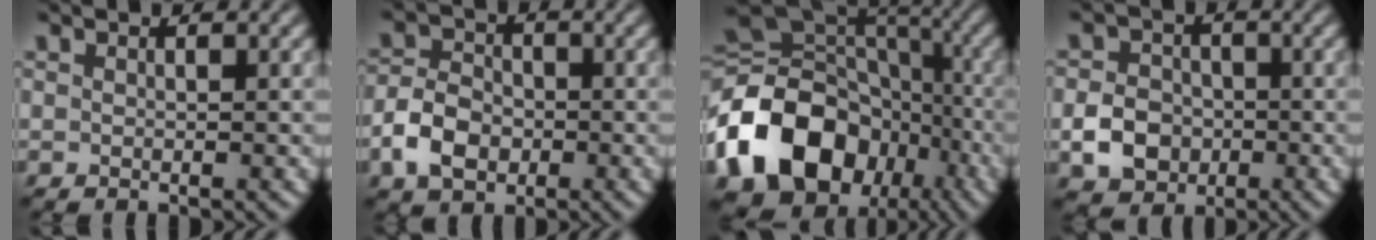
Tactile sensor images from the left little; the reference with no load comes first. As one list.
[{"total": 4.5, "force": [-1.8, 3.2, 2.7], "torque": [-0.055, 0.006, -0.039]}, {"total": 19.3, "force": [-7.2, 14.6, 10.3], "torque": [-0.224, 0.005, -0.127]}, {"total": 4.2, "force": [-1.4, 3.4, 2.0], "torque": [-0.036, 0.004, -0.031]}]